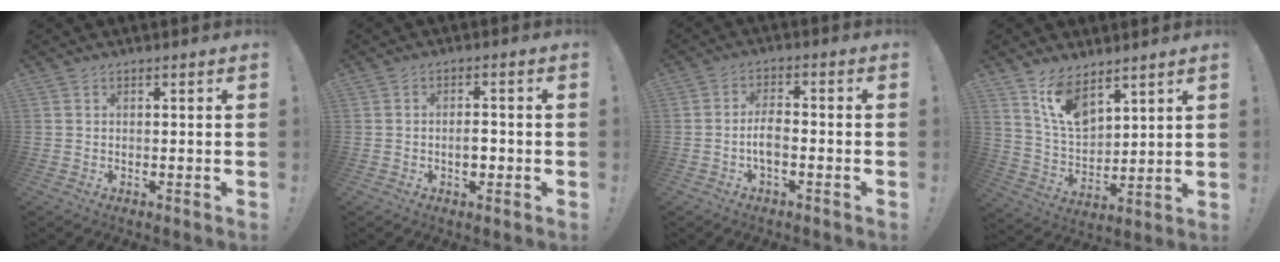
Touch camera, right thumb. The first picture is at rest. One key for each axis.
{"total": 3.7, "fx": -1.0, "fy": 2.0, "fz": 2.9, "tx": -0.038, "ty": 0.003, "tz": -0.020}
{"total": 5.3, "fx": -1.7, "fy": 2.1, "fz": 4.5, "tx": -0.091, "ty": 0.003, "tz": -0.031}
{"total": 12.0, "fx": 8.7, "fy": 6.0, "fz": 5.7, "tx": -0.117, "ty": -0.049, "tz": 0.169}